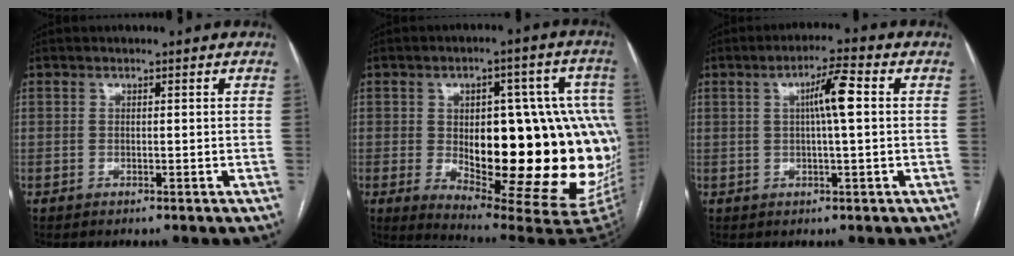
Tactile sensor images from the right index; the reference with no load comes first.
{"total": 27.8, "force": [-1.1, 8.8, 26.4], "torque": [-0.276, 0.025, 0.014]}
{"total": 5.8, "force": [1.0, 0.4, 5.7], "torque": [-0.099, 0.013, 0.015]}